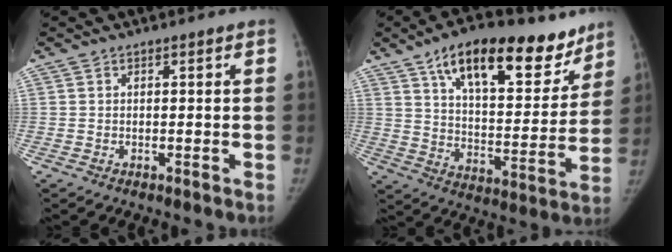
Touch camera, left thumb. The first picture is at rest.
{"total": 23.7, "force": [15.2, 10.2, 15.1], "torque": [-0.180, -0.048, 0.237]}